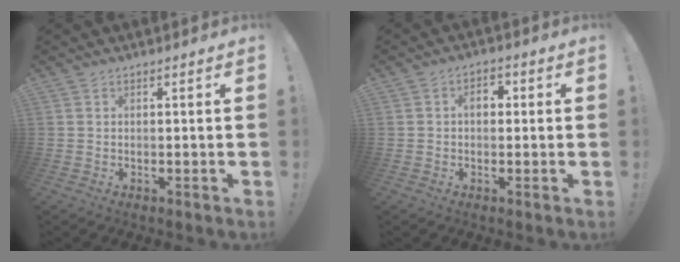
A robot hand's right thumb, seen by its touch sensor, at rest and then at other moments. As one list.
[{"total": 4.1, "force": [0.4, 2.7, 3.1], "torque": [-0.040, 0.004, -0.001]}]